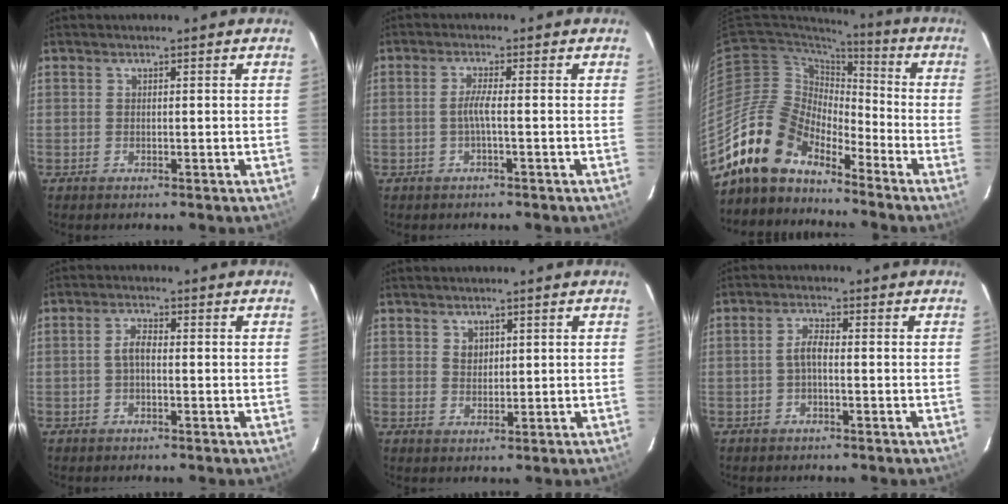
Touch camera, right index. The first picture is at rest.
{"total": 2.3, "force": [-0.7, -0.4, 2.2], "torque": [-0.045, 0.000, -0.014]}
{"total": 15.1, "force": [-13.1, 6.3, 4.3], "torque": [-0.089, 0.014, -0.247]}
{"total": 2.5, "force": [-0.4, 1.1, 2.2], "torque": [-0.047, 0.009, -0.007]}
{"total": 2.2, "force": [1.1, 1.7, 0.8], "torque": [-0.008, 0.004, 0.021]}
{"total": 2.6, "force": [-0.7, 0.9, 2.4], "torque": [-0.051, 0.009, -0.014]}